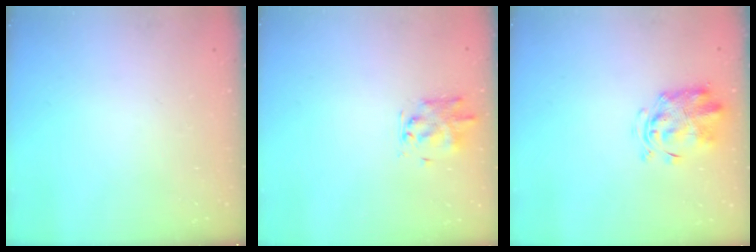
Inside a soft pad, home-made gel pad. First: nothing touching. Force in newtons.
{"total": 1.4, "press": 1.1, "slide": 0.8}
{"total": 2.9, "press": 2.9, "slide": 0.7}